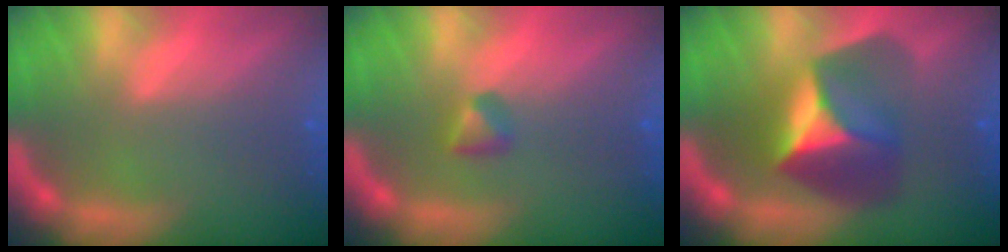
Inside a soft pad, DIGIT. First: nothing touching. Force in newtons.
{"total": 1.4}
{"total": 7.9}